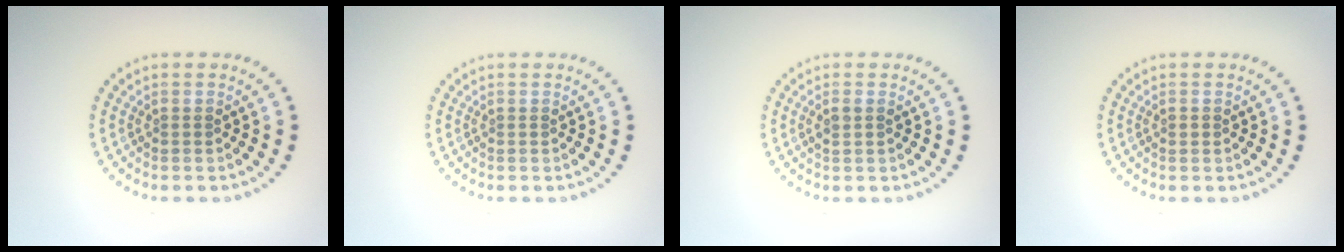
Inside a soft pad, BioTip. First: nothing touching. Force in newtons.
{"total": 0.0}
{"total": 0.9, "press": 0.9, "slide": 0.2}
{"total": 0.7, "press": 0.7, "slide": 0.1}